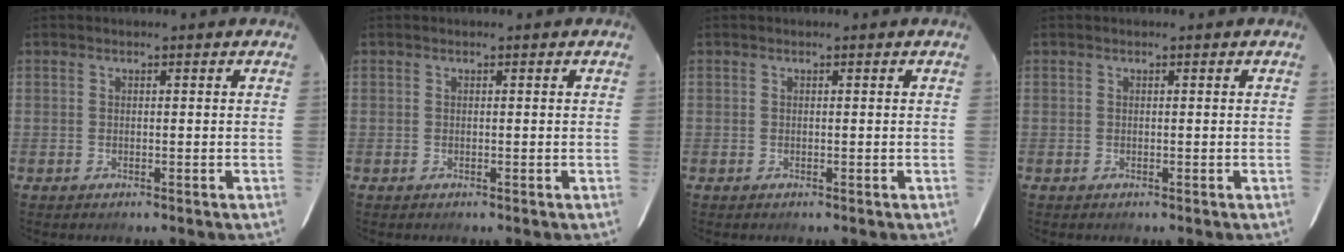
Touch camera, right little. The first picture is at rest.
{"total": 0.0}
{"total": 0.0}
{"total": 0.0}